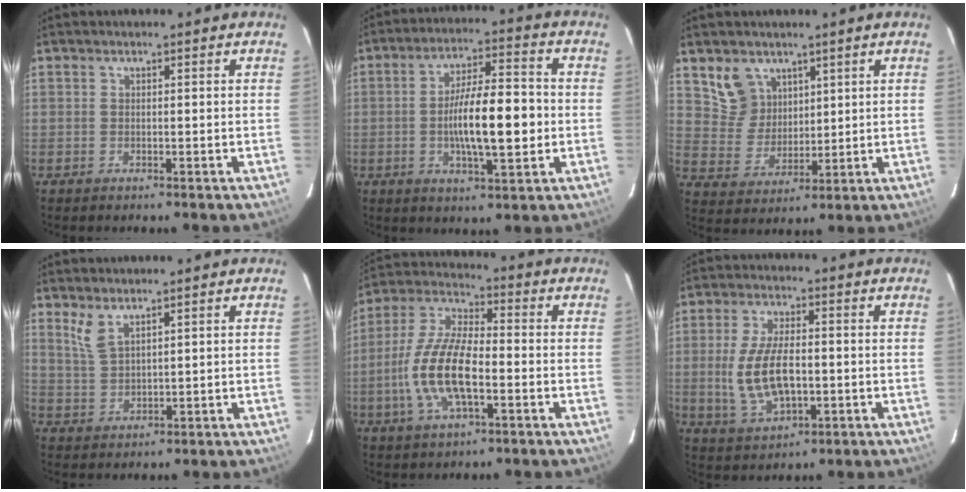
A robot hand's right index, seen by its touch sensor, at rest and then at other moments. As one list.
[{"total": 12.6, "force": [-1.6, 3.2, 12.0], "torque": [-0.211, 0.000, -0.024]}, {"total": 7.7, "force": [4.7, 5.8, 1.9], "torque": [-0.037, 0.013, 0.107]}, {"total": 4.0, "force": [2.9, 1.3, 2.5], "torque": [-0.053, -0.001, 0.064]}, {"total": 13.9, "force": [-3.7, 5.1, 12.4], "torque": [-0.261, -0.001, -0.074]}, {"total": 11.5, "force": [-1.2, 5.6, 10.0], "torque": [-0.205, -0.006, -0.012]}]